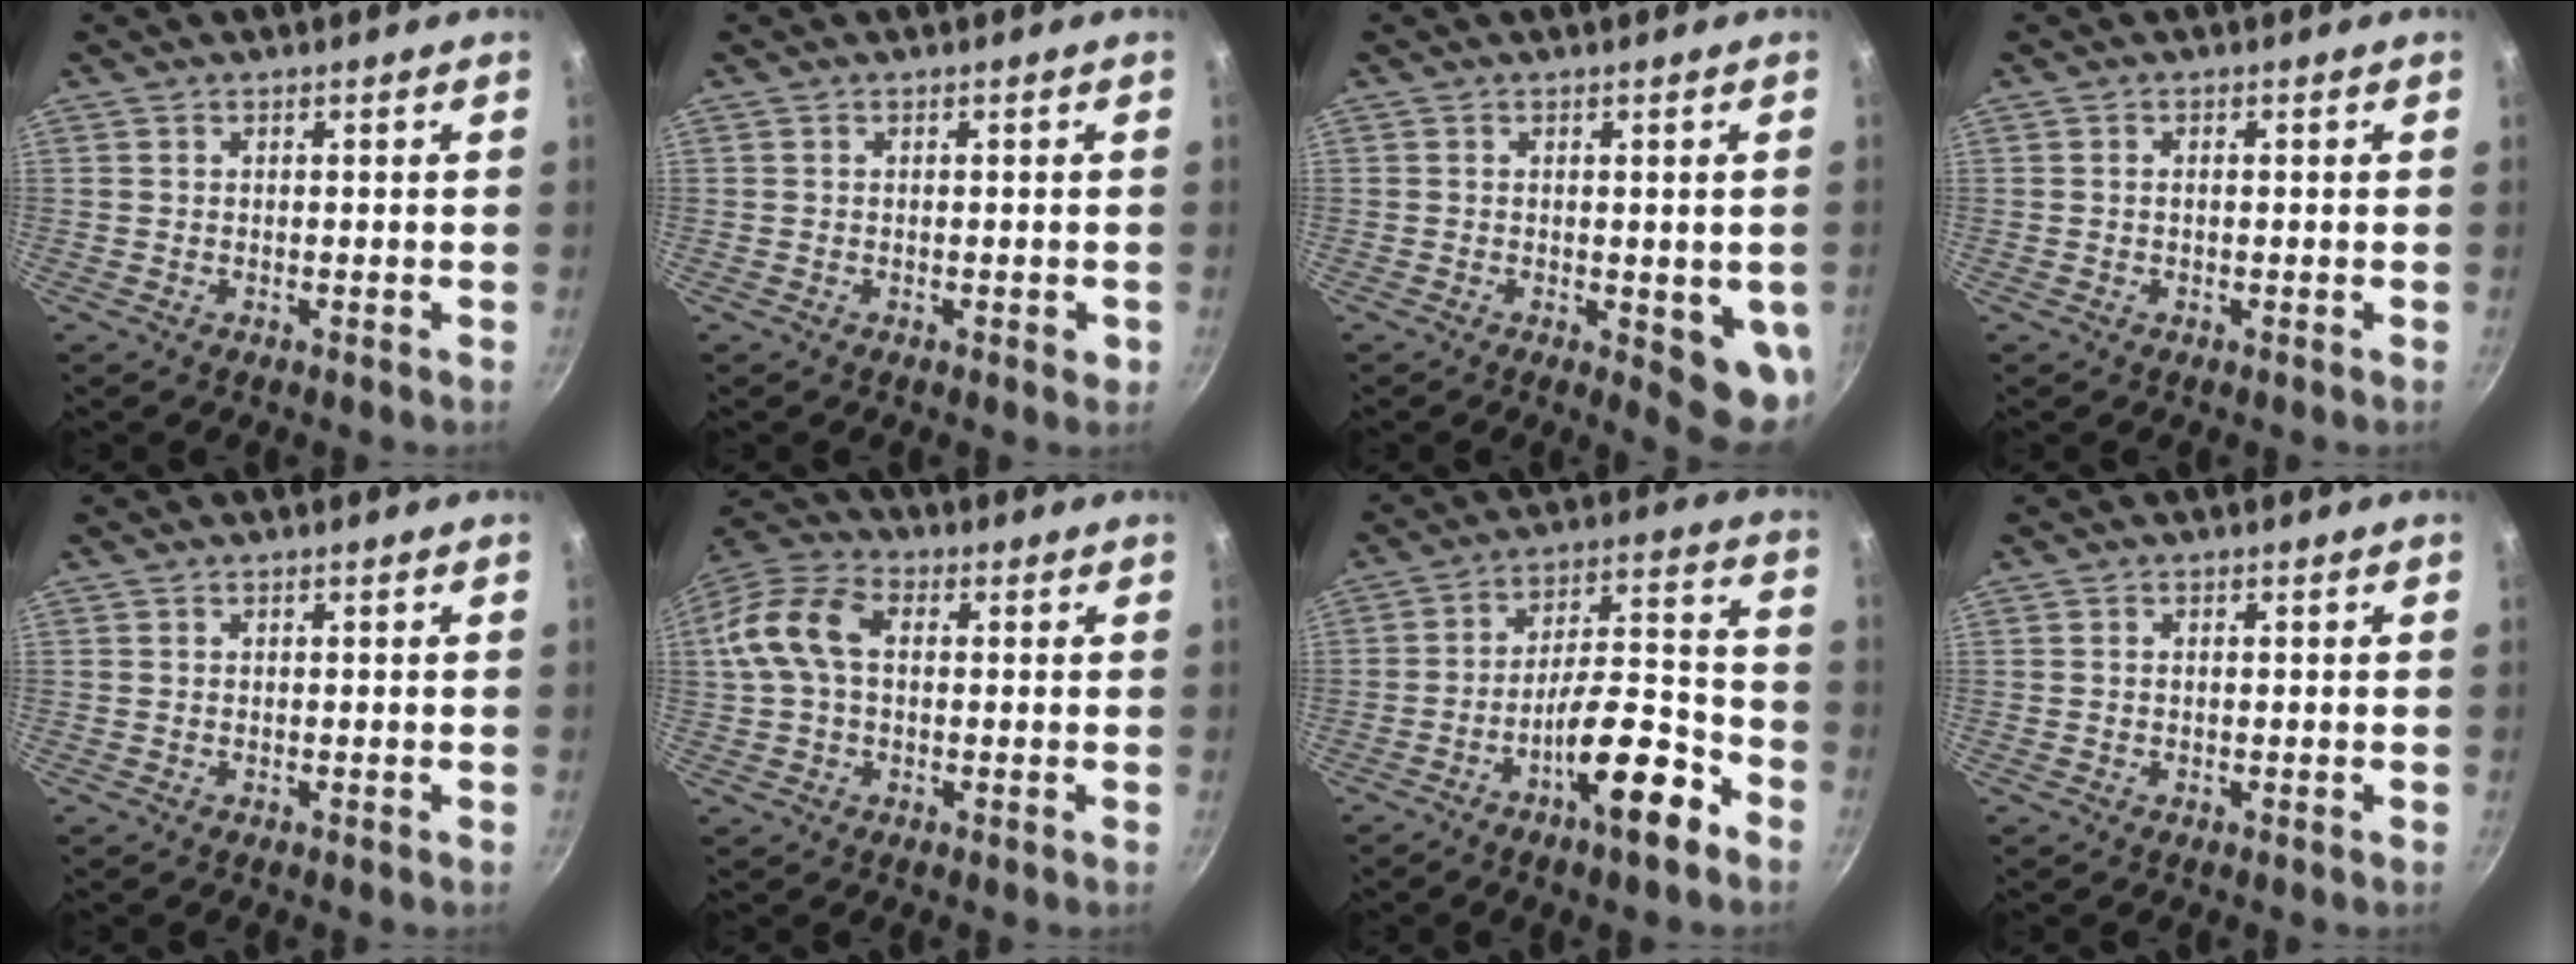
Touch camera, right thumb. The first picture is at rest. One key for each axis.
{"total": 1.3, "fx": -0.4, "fy": 0.7, "fz": 1.1, "tx": -0.010, "ty": 0.001, "tz": -0.006}
{"total": 7.4, "fx": -1.1, "fy": 2.6, "fz": 6.8, "tx": -0.062, "ty": -0.010, "tz": -0.009}
{"total": 0.8, "fx": -0.1, "fy": 0.4, "fz": 0.7, "tx": -0.013, "ty": 0.004, "tz": -0.002}
{"total": 0.0}
{"total": 11.3, "fx": 1.2, "fy": 7.4, "fz": 8.4, "tx": -0.159, "ty": 0.029, "tz": 0.007}
{"total": 14.8, "fx": -8.0, "fy": 4.2, "fz": 11.6, "tx": -0.158, "ty": 0.065, "tz": -0.127}
{"total": 0.5, "fx": 0.0, "fy": 0.3, "fz": 0.4, "tx": -0.008, "ty": 0.003, "tz": 0.000}